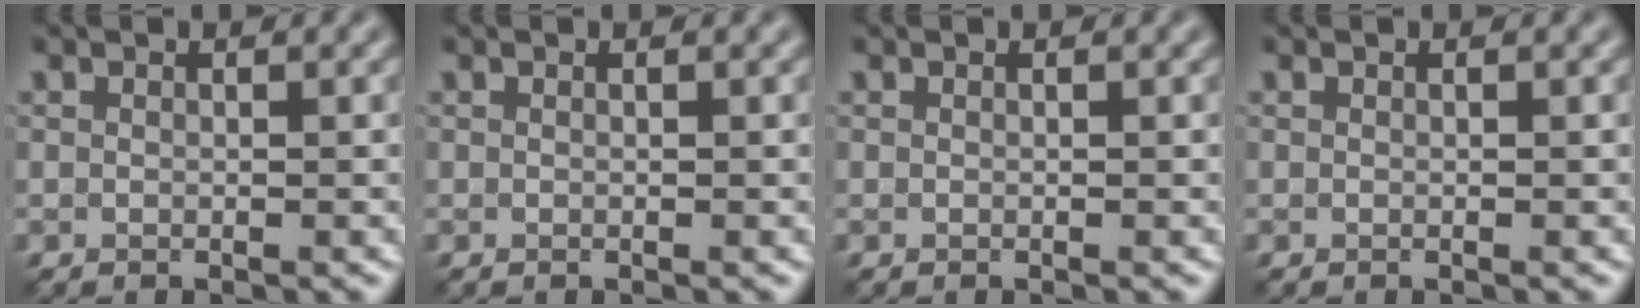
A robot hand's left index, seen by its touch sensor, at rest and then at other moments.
{"total": 0.0}
{"total": 0.0}
{"total": 0.0}